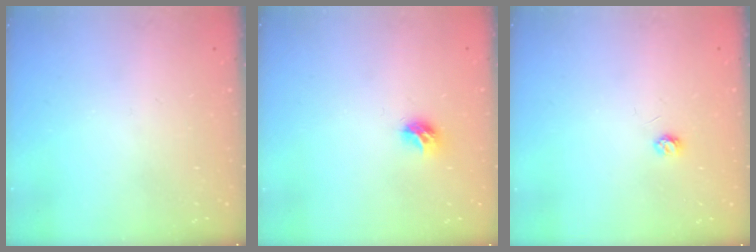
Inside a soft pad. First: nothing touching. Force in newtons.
{"total": 7.1, "press": 7.1, "slide": 0.3}
{"total": 3.2, "press": 3.2, "slide": 0.3}